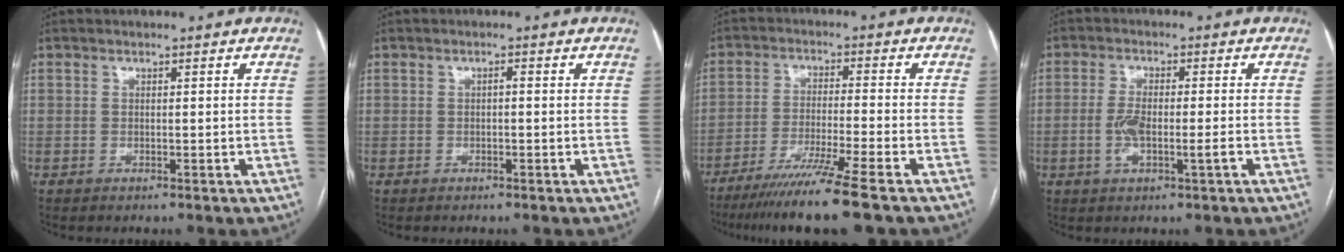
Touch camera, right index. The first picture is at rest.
{"total": 0.6, "force": [-0.1, 0.2, 0.6], "torque": [-0.009, 0.003, -0.002]}
{"total": 11.5, "force": [-8.5, -1.8, 7.6], "torque": [-0.122, -0.039, -0.138]}
{"total": 5.1, "force": [-1.2, 1.2, 4.8], "torque": [-0.102, 0.003, -0.020]}